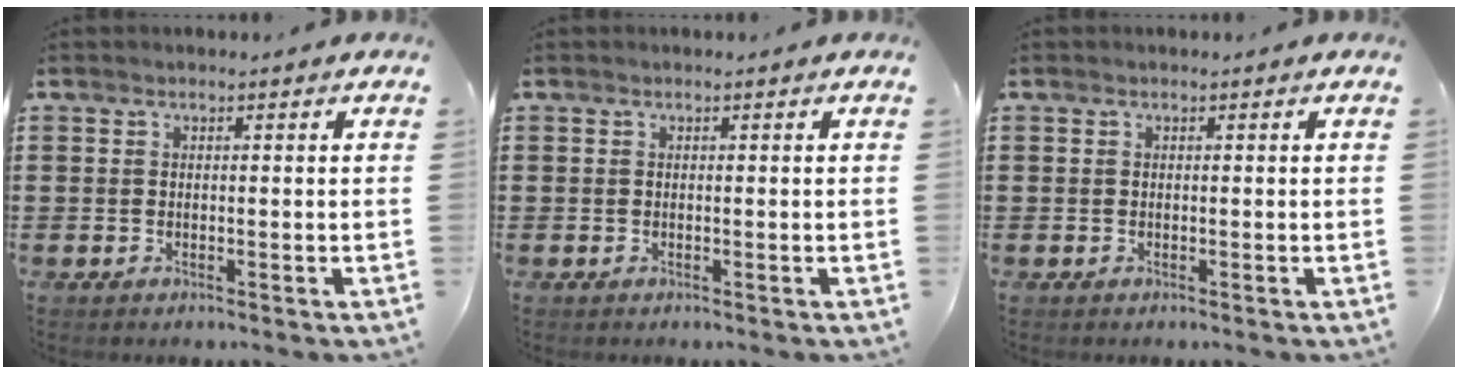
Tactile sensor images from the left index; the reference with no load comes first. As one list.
[{"total": 0.0}, {"total": 0.0}]